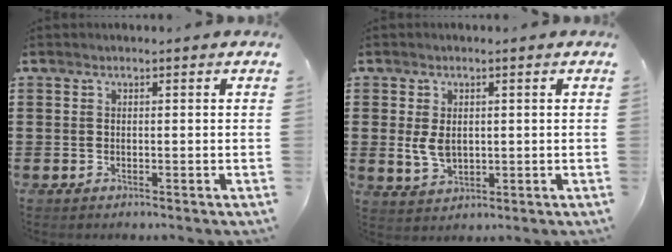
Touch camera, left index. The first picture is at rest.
{"total": 3.9, "force": [0.3, 2.5, 2.9], "torque": [-0.075, 0.001, 0.002]}